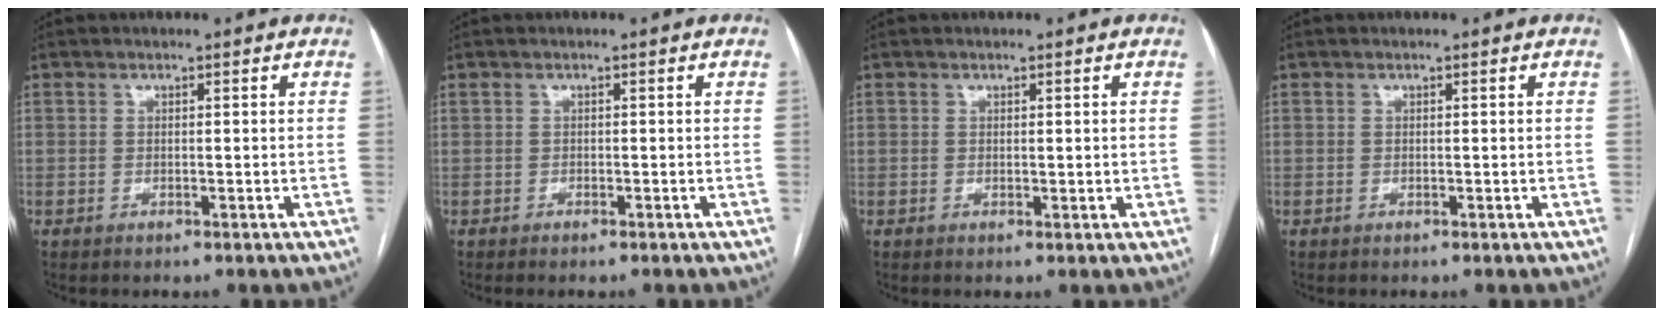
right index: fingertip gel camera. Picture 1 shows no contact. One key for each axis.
{"total": 0.5, "fx": -0.4, "fy": 0.2, "fz": 0.3, "tx": -0.010, "ty": -0.002, "tz": -0.003}
{"total": 1.0, "fx": 0.3, "fy": 0.5, "fz": 0.8, "tx": -0.012, "ty": -0.004, "tz": 0.008}
{"total": 0.0}